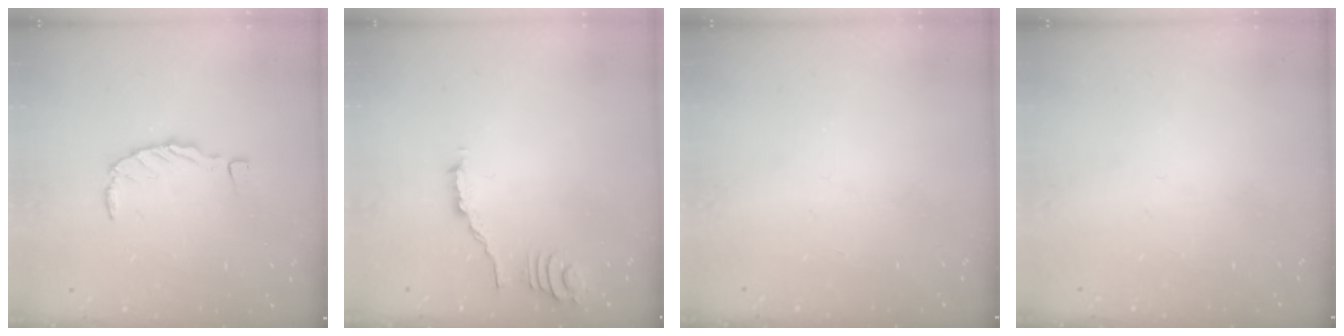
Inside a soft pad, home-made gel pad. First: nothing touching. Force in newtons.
{"total": 2.0, "press": 2.0, "slide": 0.5}
{"total": 1.9, "press": 1.7, "slide": 0.8}
{"total": 1.5, "press": 1.5, "slide": 0.1}